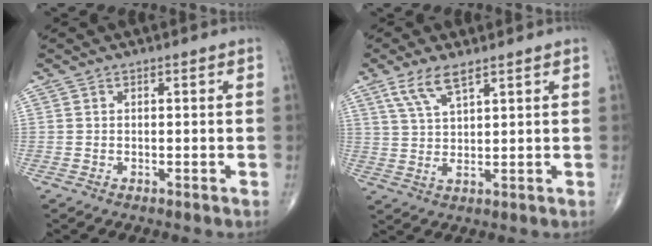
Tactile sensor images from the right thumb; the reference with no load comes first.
{"total": 6.0, "force": [3.7, 1.5, 4.5], "torque": [-0.094, -0.008, 0.079]}